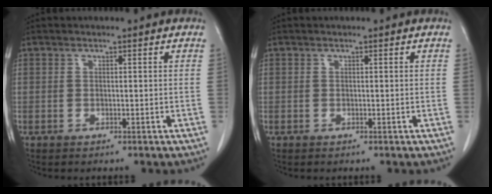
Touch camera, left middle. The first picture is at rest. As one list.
[{"total": 0.0}]